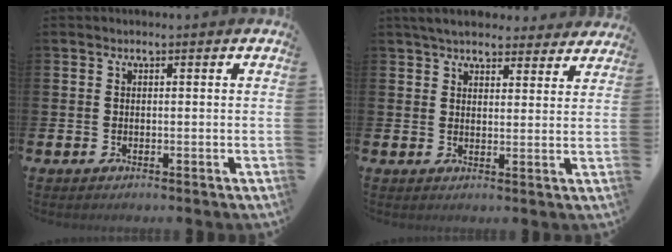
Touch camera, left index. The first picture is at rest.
{"total": 5.2, "force": [4.9, 1.5, 1.1], "torque": [-0.033, -0.020, 0.090]}